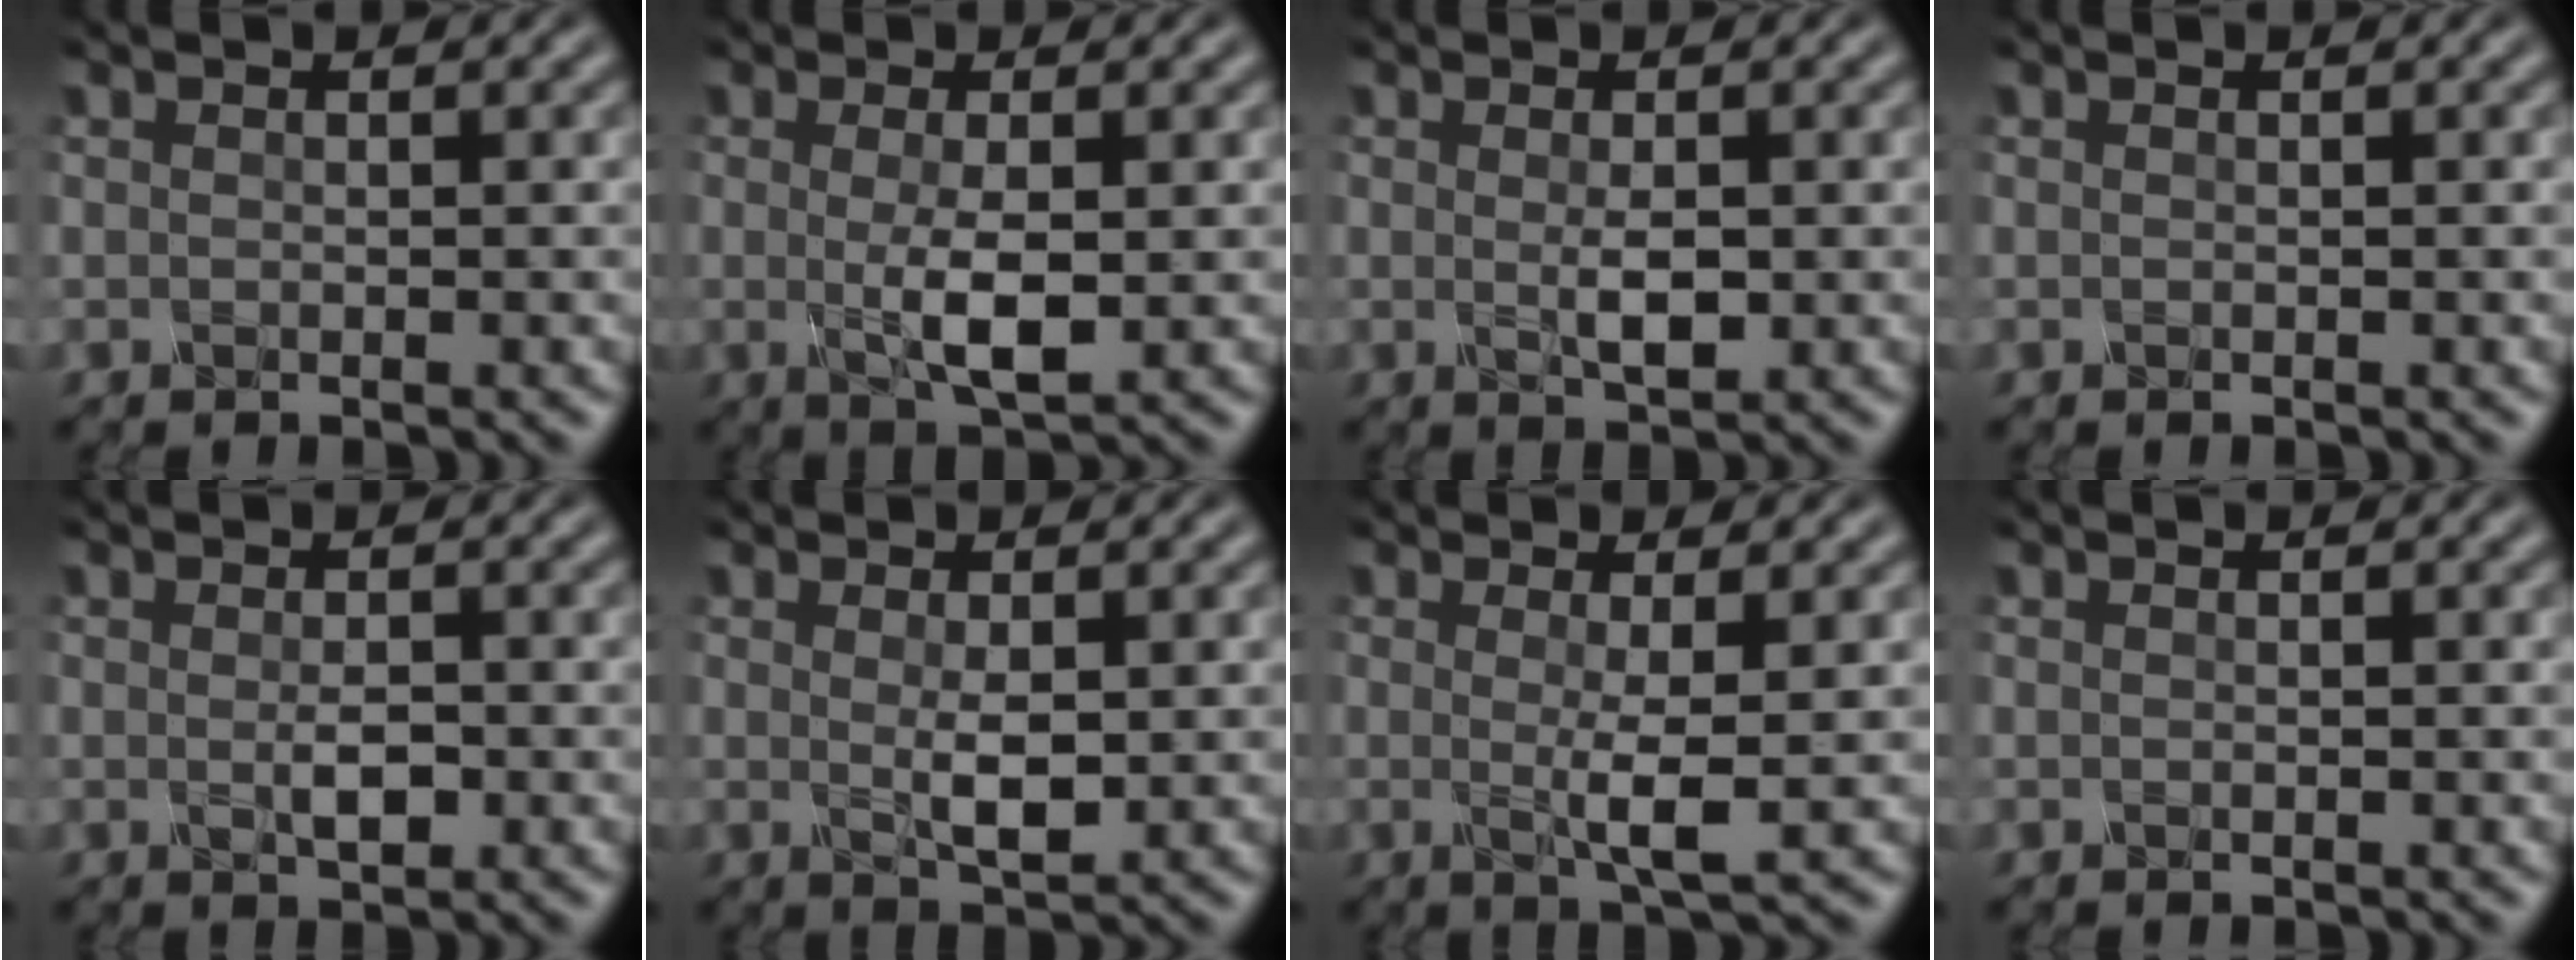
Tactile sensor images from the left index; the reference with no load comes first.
{"total": 3.5, "force": [-0.1, 0.9, 3.4], "torque": [-0.065, -0.006, 0.003]}
{"total": 2.1, "force": [0.0, 0.7, 1.9], "torque": [-0.039, -0.004, 0.004]}
{"total": 0.0}
{"total": 1.8, "force": [-0.2, 0.8, 1.6], "torque": [-0.031, -0.003, -0.003]}
{"total": 2.5, "force": [0.2, 0.8, 2.3], "torque": [-0.048, -0.007, 0.008]}
{"total": 3.0, "force": [0.1, 0.4, 3.0], "torque": [-0.055, -0.011, 0.003]}
{"total": 0.0}